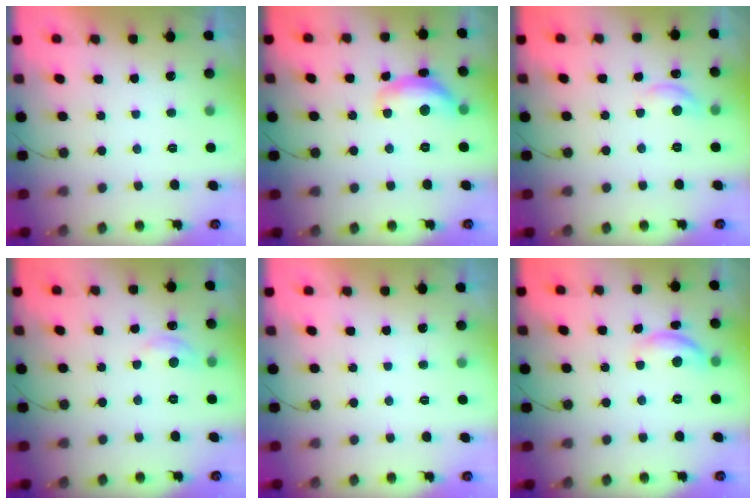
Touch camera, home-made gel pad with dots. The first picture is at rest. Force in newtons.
{"total": 12.6, "press": 12.6, "slide": 0.7}
{"total": 8.5, "press": 8.4, "slide": 0.5}
{"total": 6.2, "press": 6.2, "slide": 0.5}
{"total": 0.0}
{"total": 9.3, "press": 9.3, "slide": 0.6}